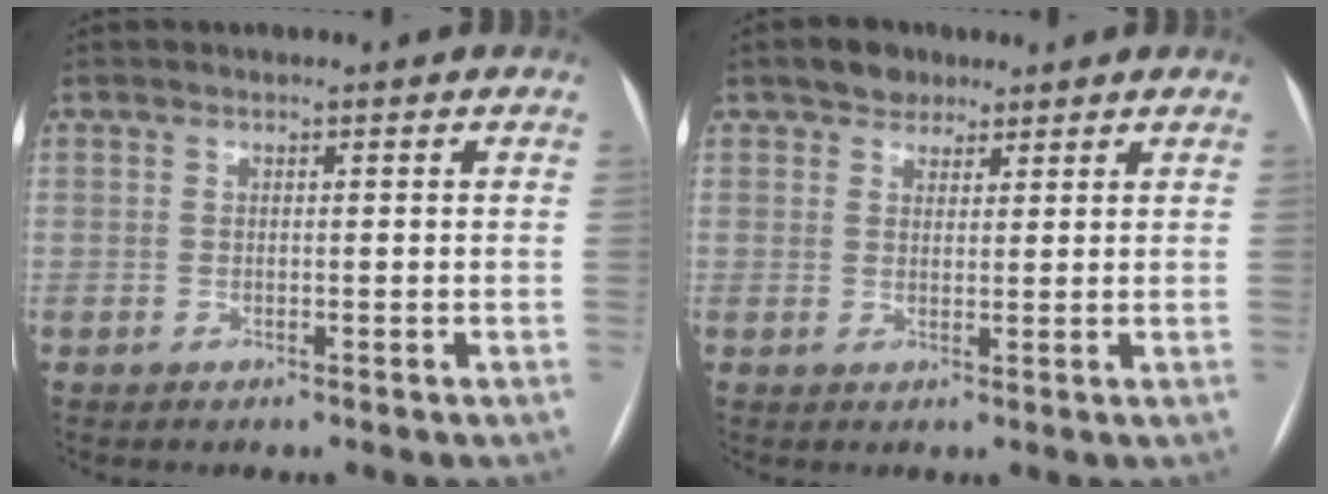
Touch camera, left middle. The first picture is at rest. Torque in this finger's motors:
{"motor_torque": [0.27, -0.28, 0.15, 0.03]}